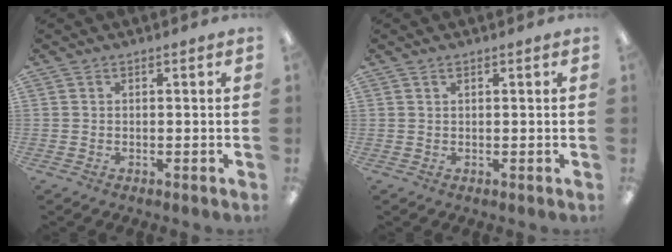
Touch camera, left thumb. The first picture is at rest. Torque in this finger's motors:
{"motor_torque": [-0.03, 0.01, -0.30, 0.12, 0.01]}